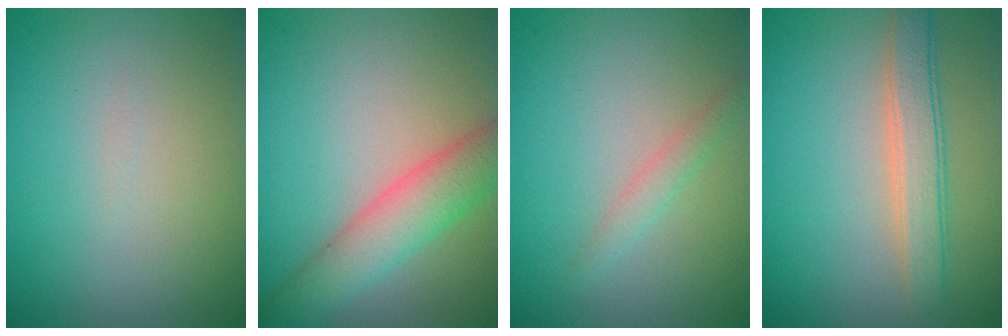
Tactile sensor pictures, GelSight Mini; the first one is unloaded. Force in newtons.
{"total": 4.9, "press": 4.9, "slide": 0.3}
{"total": 1.5, "press": 1.5, "slide": 0.1}
{"total": 3.2, "press": 3.2, "slide": 0.1}